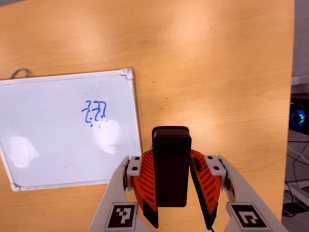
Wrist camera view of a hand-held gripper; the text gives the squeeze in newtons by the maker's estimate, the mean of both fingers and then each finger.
{"total": 5.5, "left": 4.2, "right": 6.8}